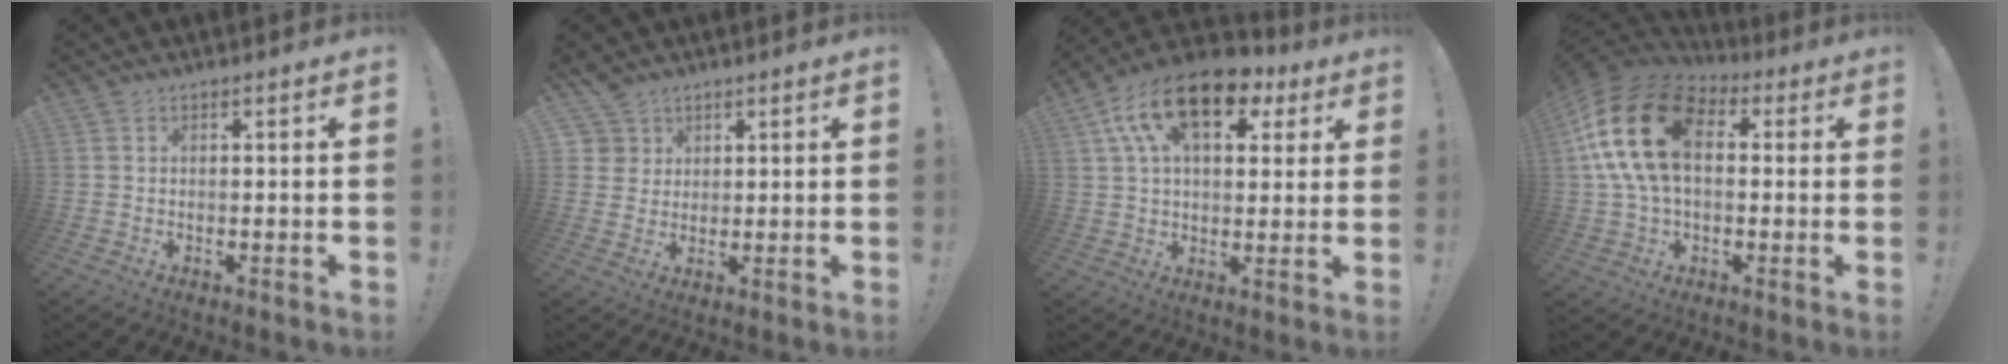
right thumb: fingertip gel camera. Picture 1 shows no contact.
{"total": 5.3, "force": [3.2, 4.2, 0.6], "torque": [-0.013, -0.018, 0.063]}
{"total": 18.0, "force": [8.3, 9.9, 12.6], "torque": [-0.205, -0.027, 0.147]}
{"total": 21.2, "force": [4.6, 12.9, 16.2], "torque": [-0.313, 0.008, 0.085]}